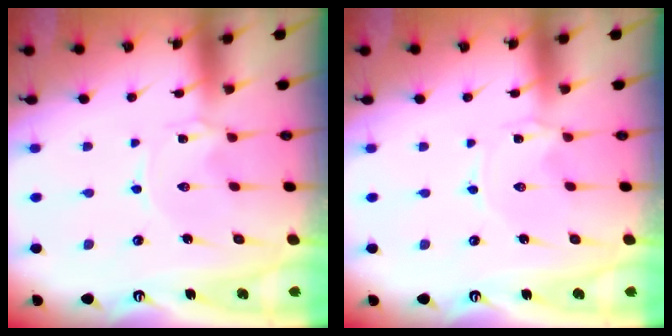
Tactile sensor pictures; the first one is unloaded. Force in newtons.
{"total": 0.0}